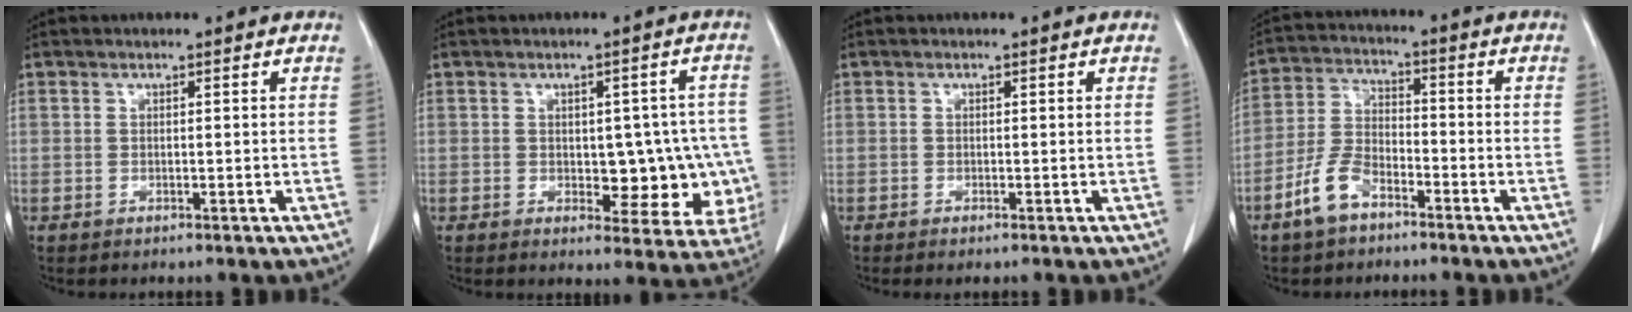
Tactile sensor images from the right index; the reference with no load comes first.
{"total": 10.0, "force": [-1.4, 5.3, 8.4], "torque": [-0.078, 0.016, -0.007]}
{"total": 1.0, "force": [-0.6, 0.2, 0.7], "torque": [-0.011, -0.001, -0.008]}
{"total": 7.5, "force": [-4.8, 3.5, 4.5], "torque": [-0.109, 0.005, -0.098]}